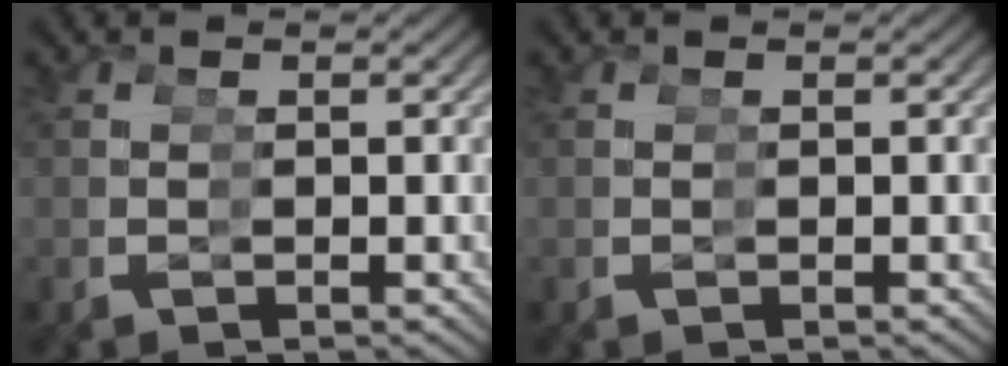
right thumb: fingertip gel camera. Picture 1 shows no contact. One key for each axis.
{"total": 0.0}